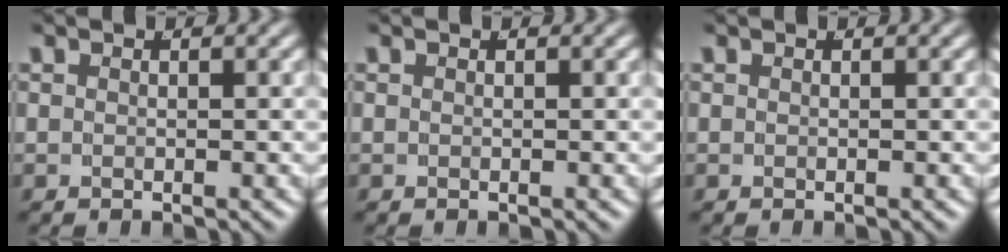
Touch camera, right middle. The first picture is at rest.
{"total": 0.0}
{"total": 0.0}